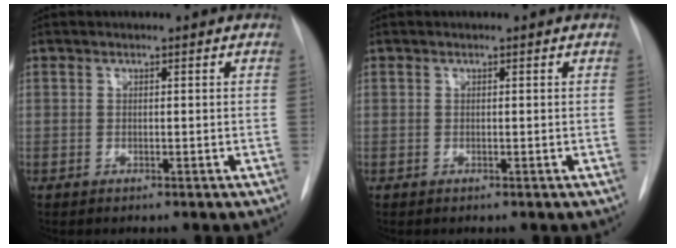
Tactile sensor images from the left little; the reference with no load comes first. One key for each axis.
{"total": 0.0}